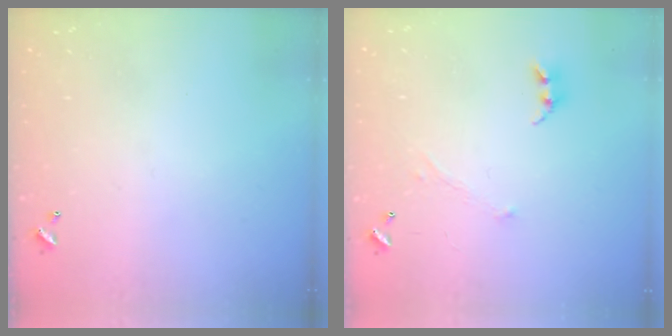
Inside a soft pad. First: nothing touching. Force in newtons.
{"total": 0.7, "press": 0.0, "slide": 0.7}